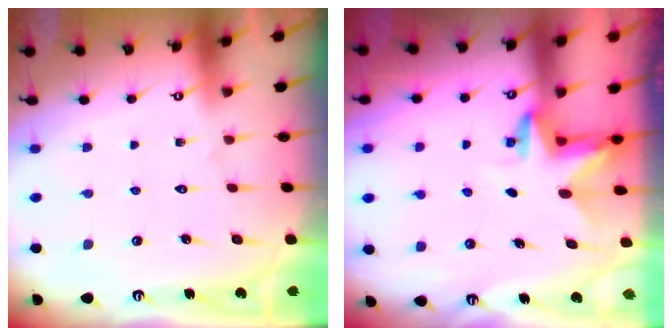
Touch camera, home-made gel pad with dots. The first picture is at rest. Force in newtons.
{"total": 3.3, "press": 3.3, "slide": 0.1}